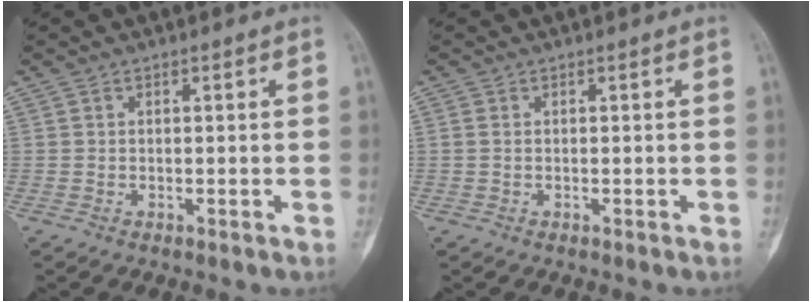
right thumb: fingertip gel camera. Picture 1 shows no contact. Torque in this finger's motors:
{"motor_torque": [-0.58, 0.24, 0.23, 0.10, -0.10]}